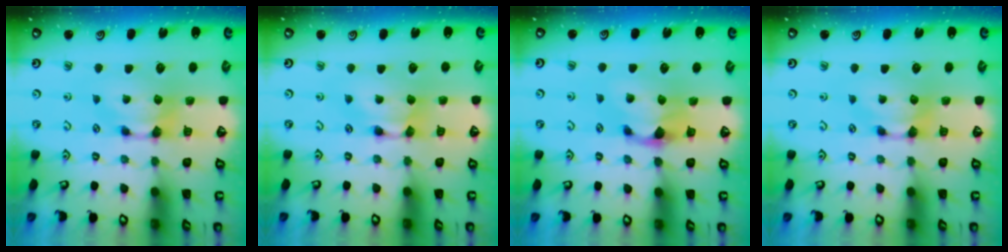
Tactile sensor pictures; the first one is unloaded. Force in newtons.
{"total": 1.7, "press": 1.7, "slide": 0.2}
{"total": 2.7, "press": 2.6, "slide": 0.8}
{"total": 0.0}